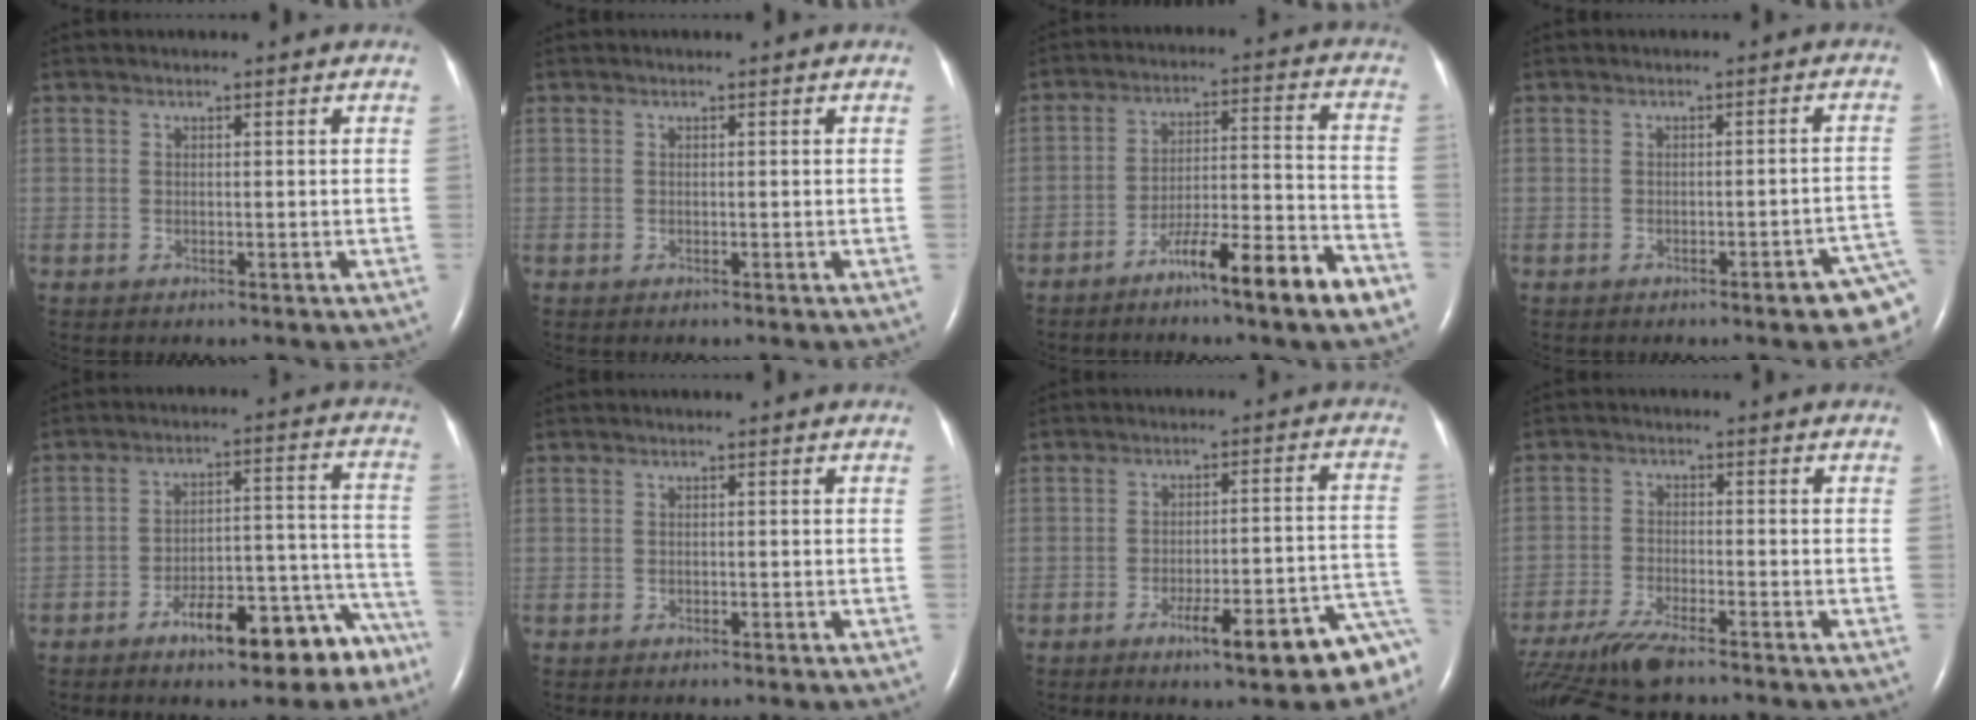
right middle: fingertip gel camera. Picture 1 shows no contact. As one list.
[{"total": 0.0}, {"total": 11.1, "force": [-7.3, 0.0, 8.3], "torque": [-0.126, 0.001, -0.122]}, {"total": 5.0, "force": [-3.6, 0.1, 3.5], "torque": [-0.029, 0.009, -0.046]}, {"total": 12.8, "force": [-9.1, 4.2, 8.0], "torque": [-0.089, 0.056, -0.130]}, {"total": 0.0}, {"total": 11.3, "force": [-7.4, 1.5, 8.5], "torque": [-0.085, 0.024, -0.097]}, {"total": 10.5, "force": [-8.7, 1.2, 5.8], "torque": [-0.111, -0.028, -0.149]}]